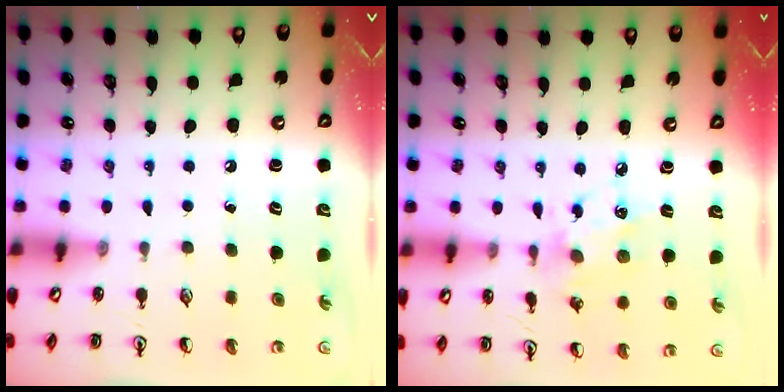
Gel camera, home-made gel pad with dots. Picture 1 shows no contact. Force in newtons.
{"total": 7.3, "press": 7.2, "slide": 0.5}